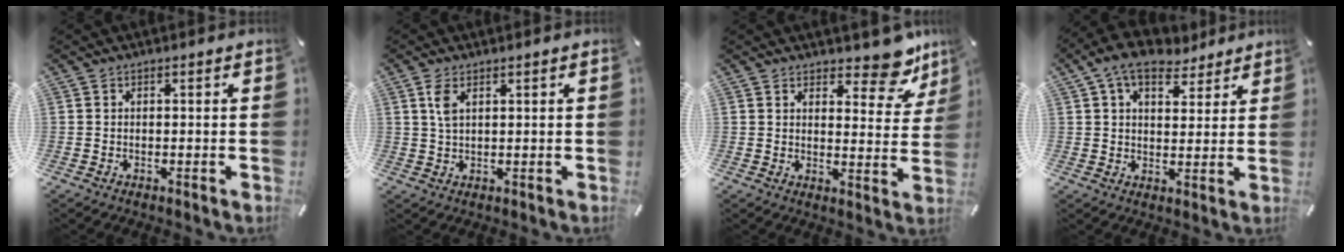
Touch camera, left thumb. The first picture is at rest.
{"total": 3.6, "force": [1.5, 1.4, 2.9], "torque": [-0.064, 0.004, 0.025]}
{"total": 10.5, "force": [8.2, 4.6, 4.8], "torque": [-0.041, -0.065, 0.141]}
{"total": 10.2, "force": [6.9, 5.6, 5.0], "torque": [-0.086, -0.027, 0.124]}